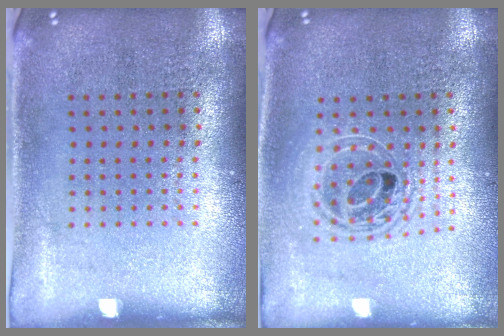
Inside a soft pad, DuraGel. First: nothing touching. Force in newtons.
{"total": 1.6, "press": 1.3, "slide": 0.9}